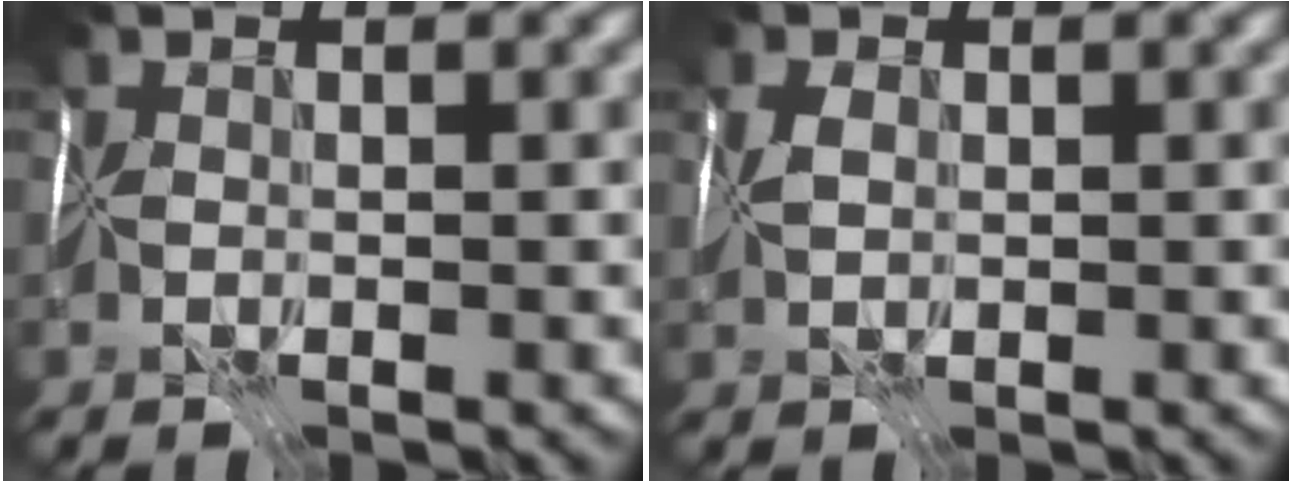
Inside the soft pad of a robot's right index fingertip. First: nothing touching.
{"total": 0.7, "force": [0.5, 0.0, 0.5], "torque": [-0.008, 0.002, 0.009]}